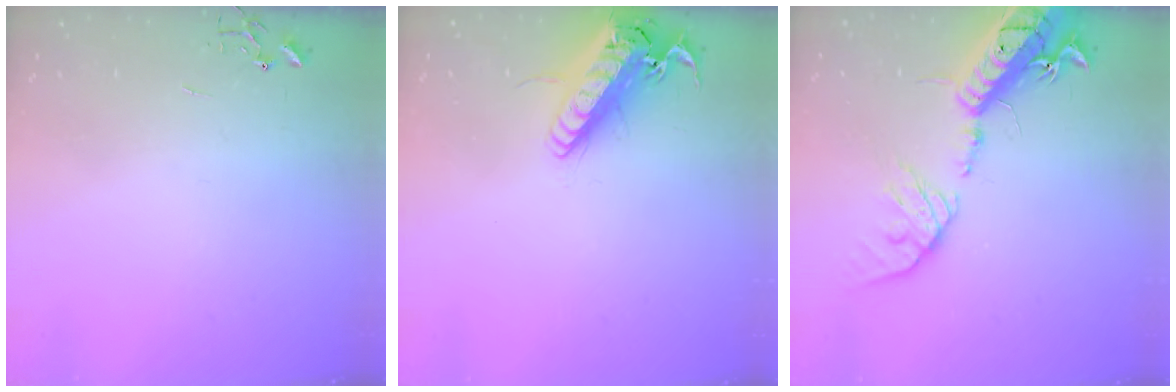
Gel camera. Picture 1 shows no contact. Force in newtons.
{"total": 19.1, "press": 18.8, "slide": 3.3}
{"total": 21.1, "press": 20.7, "slide": 4.1}